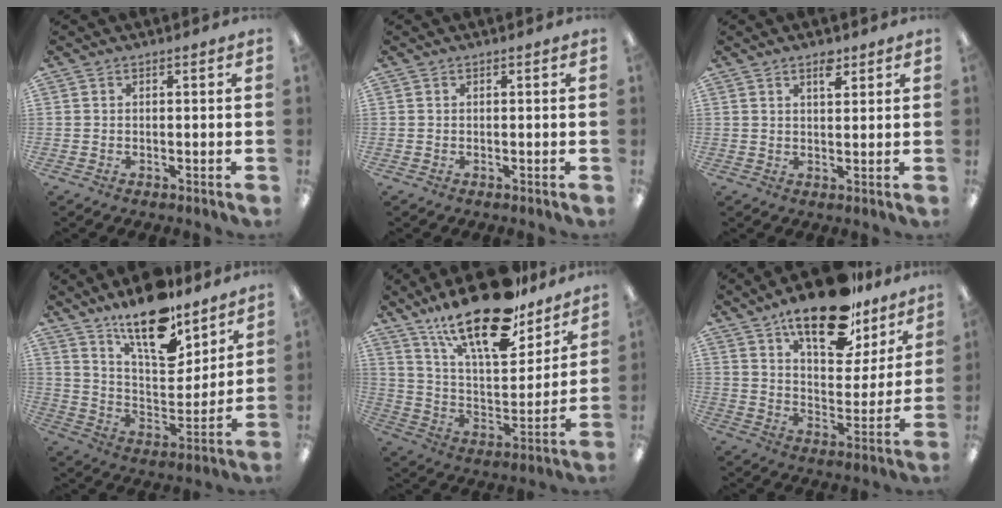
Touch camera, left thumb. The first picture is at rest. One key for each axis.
{"total": 0.0}
{"total": 3.8, "fx": 2.5, "fy": 1.5, "fz": 2.3, "tx": -0.027, "ty": -0.007, "tz": 0.040}
{"total": 18.4, "fx": 13.9, "fy": 6.7, "fz": 10.0, "tx": -0.177, "ty": -0.086, "tz": 0.240}
{"total": 24.0, "fx": 17.4, "fy": 8.3, "fz": 14.2, "tx": -0.235, "ty": -0.106, "tz": 0.296}
{"total": 20.9, "fx": 15.0, "fy": 8.6, "fz": 11.7, "tx": -0.180, "ty": -0.083, "tz": 0.253}